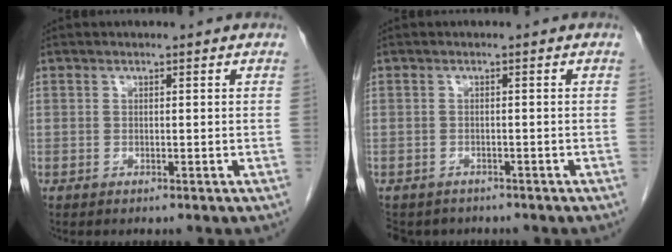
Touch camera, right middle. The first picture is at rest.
{"total": 6.0, "force": [-4.9, 3.3, 1.0], "torque": [-0.015, -0.006, -0.067]}